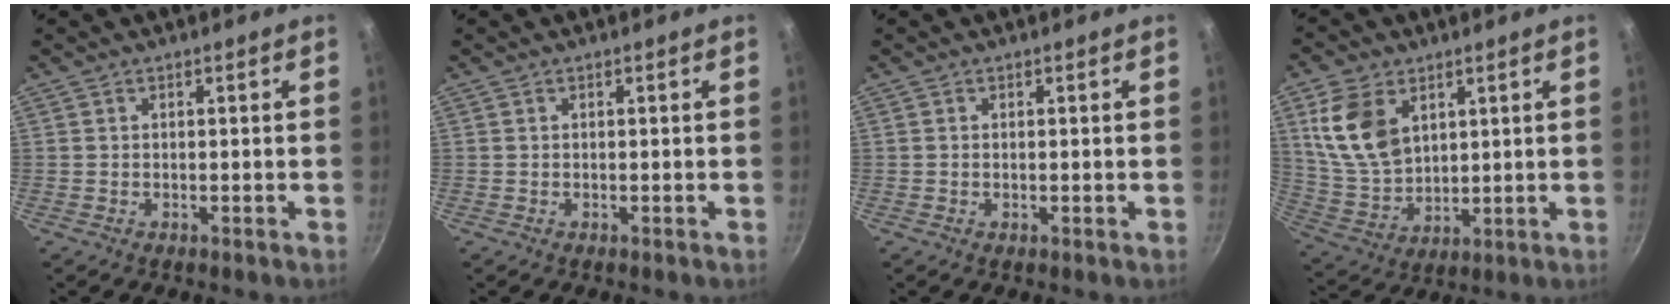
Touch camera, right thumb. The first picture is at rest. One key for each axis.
{"total": 0.0}
{"total": 0.0}
{"total": 13.1, "fx": 4.9, "fy": 8.7, "fz": 8.5, "tx": -0.144, "ty": -0.025, "tz": 0.114}